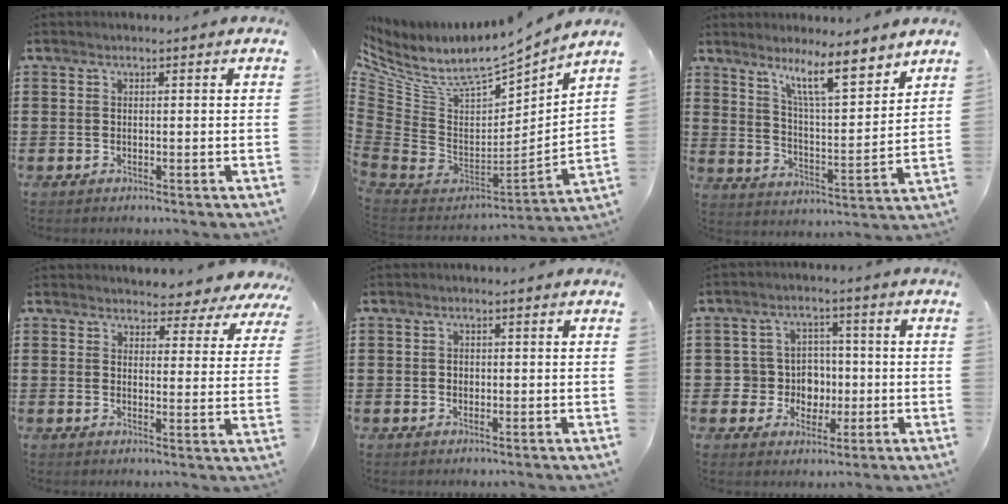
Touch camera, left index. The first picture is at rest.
{"total": 8.0, "force": [6.1, 3.3, 4.0], "torque": [-0.109, -0.058, 0.107]}
{"total": 9.8, "force": [7.6, 1.4, 6.0], "torque": [-0.114, -0.039, 0.129]}
{"total": 3.6, "force": [3.4, 1.0, 0.3], "torque": [-0.017, -0.018, 0.059]}
{"total": 0.9, "force": [0.2, 0.8, 0.5], "torque": [-0.012, 0.005, 0.003]}
{"total": 5.9, "force": [-0.3, 5.8, 1.4], "torque": [-0.044, 0.010, -0.003]}